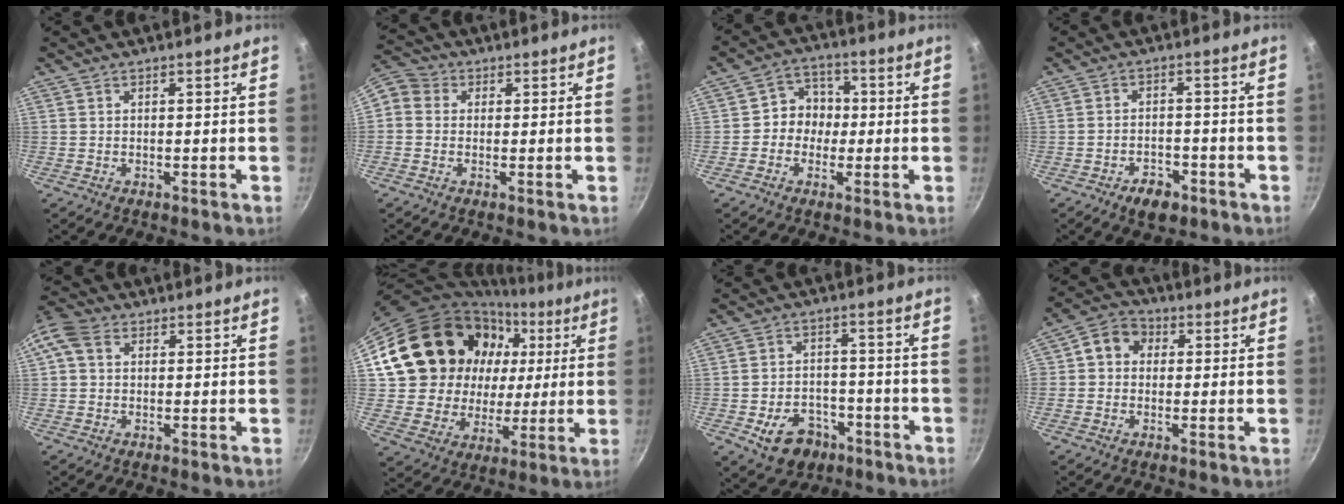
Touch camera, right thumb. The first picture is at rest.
{"total": 6.1, "force": [0.3, 5.5, 2.6], "torque": [-0.046, 0.020, -0.015]}
{"total": 6.9, "force": [-0.4, 6.3, 2.8], "torque": [0.002, 0.017, -0.021]}
{"total": 5.4, "force": [-3.3, 3.1, 3.0], "torque": [-0.039, 0.019, -0.045]}
{"total": 7.7, "force": [2.0, 5.9, 4.5], "torque": [-0.098, 0.019, 0.022]}
{"total": 23.7, "force": [7.1, 19.4, 11.5], "torque": [-0.178, 0.016, 0.138]}
{"total": 9.9, "force": [-4.7, 7.2, 4.9], "torque": [-0.057, 0.034, -0.063]}
{"total": 6.6, "force": [0.8, 5.8, 3.0], "torque": [-0.025, 0.014, -0.007]}